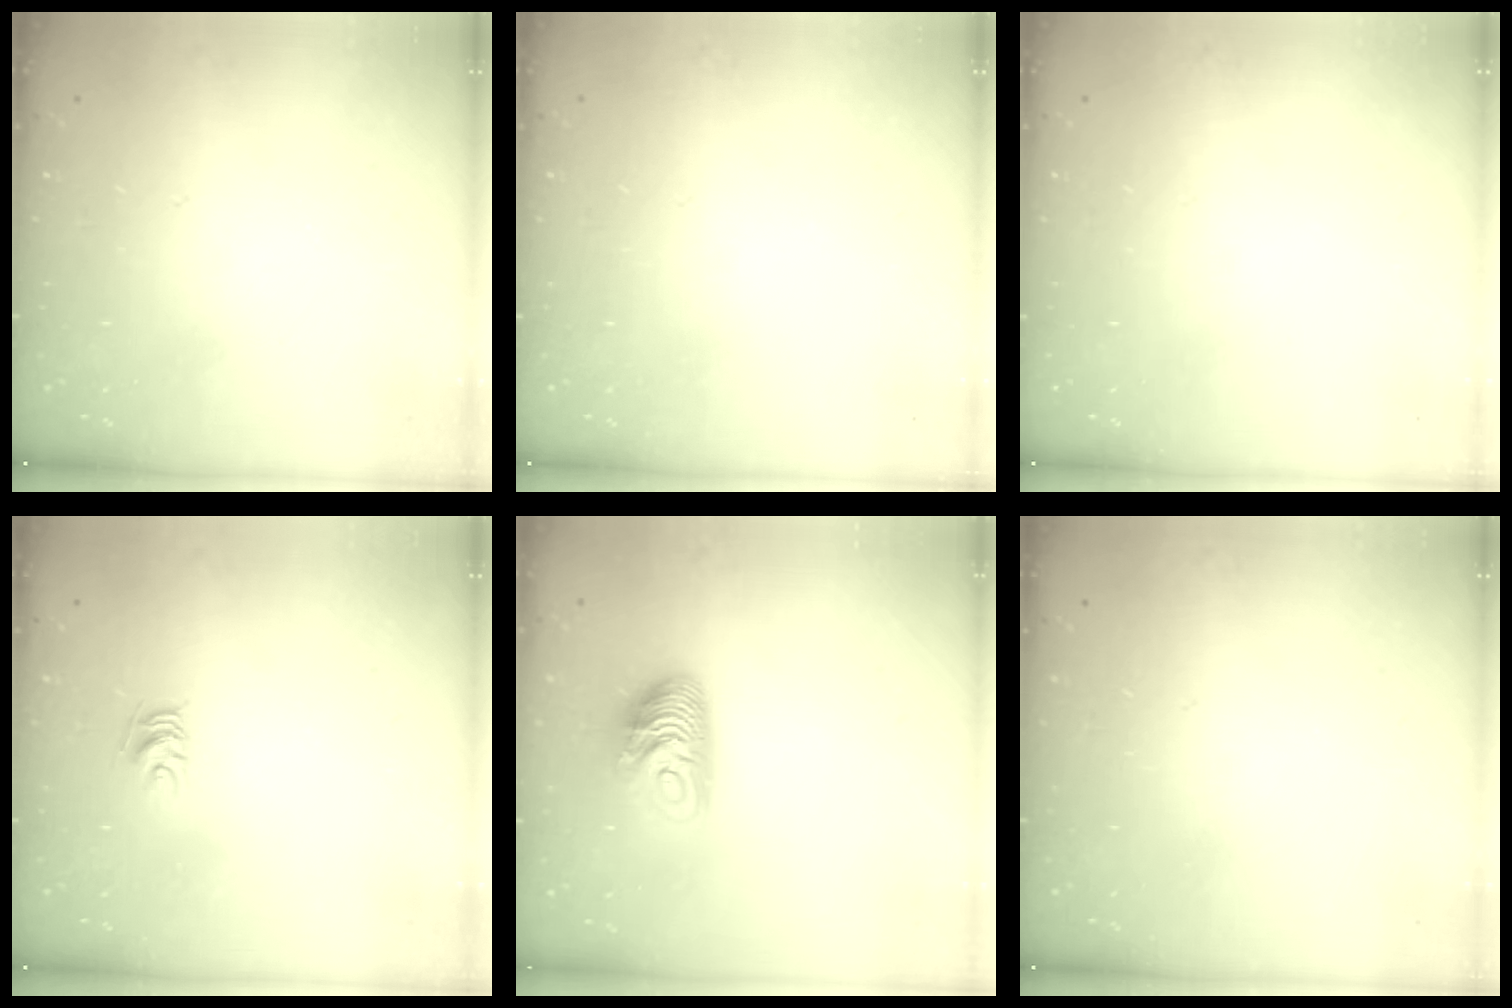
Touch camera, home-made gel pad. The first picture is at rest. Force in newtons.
{"total": 0.0}
{"total": 0.0}
{"total": 5.3, "press": 5.3, "slide": 0.5}
{"total": 9.8, "press": 9.8, "slide": 0.7}
{"total": 0.0}